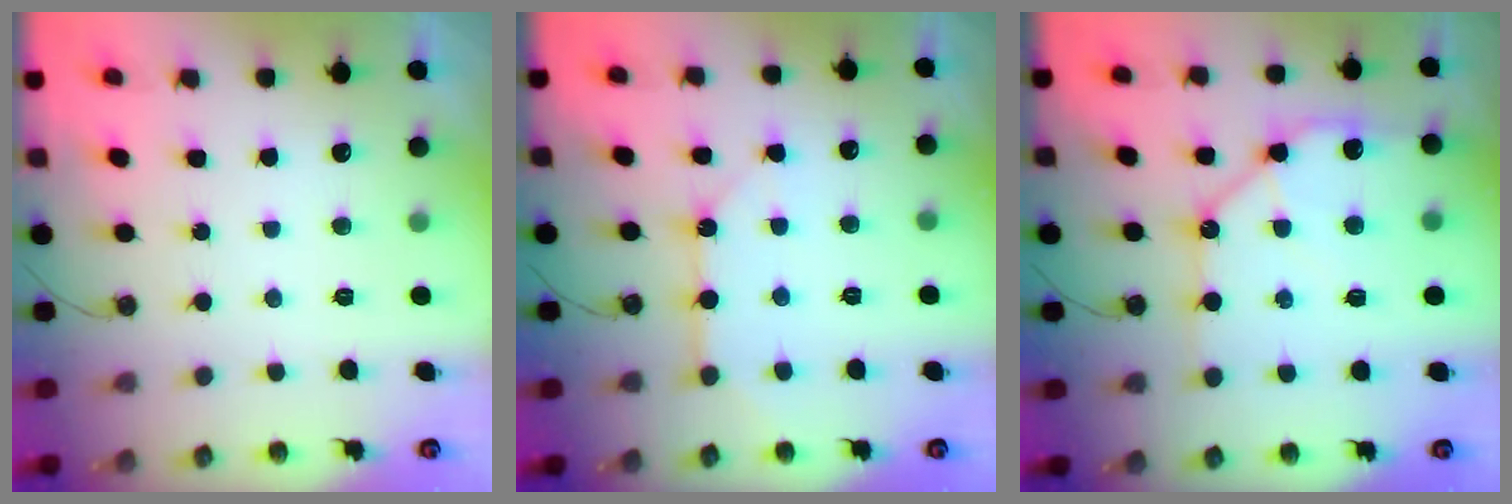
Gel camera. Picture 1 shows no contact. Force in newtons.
{"total": 9.6, "press": 9.5, "slide": 0.9}
{"total": 12.0, "press": 11.9, "slide": 1.4}